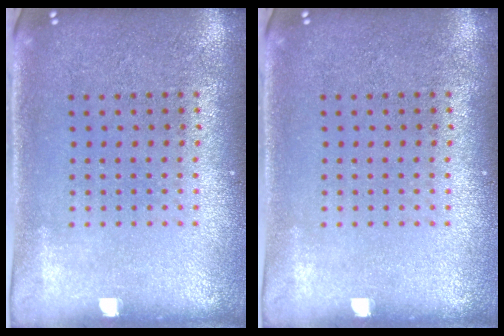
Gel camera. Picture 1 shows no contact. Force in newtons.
{"total": 0.0}